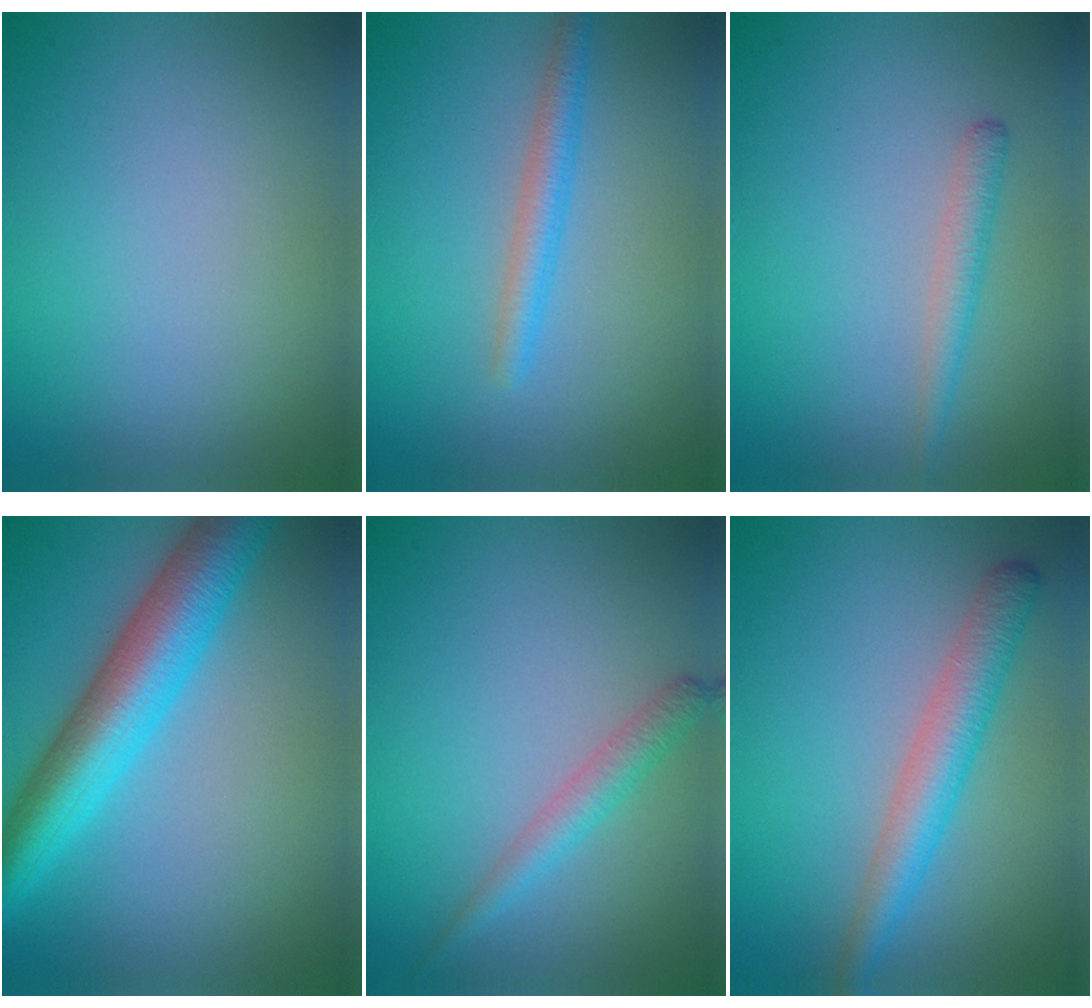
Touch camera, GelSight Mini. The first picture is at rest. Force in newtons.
{"total": 2.3, "press": 2.2, "slide": 0.2}
{"total": 1.7, "press": 1.7, "slide": 0.1}
{"total": 7.5, "press": 7.5, "slide": 0.1}
{"total": 2.2, "press": 2.2, "slide": 0.1}
{"total": 4.0, "press": 4.0, "slide": 0.1}